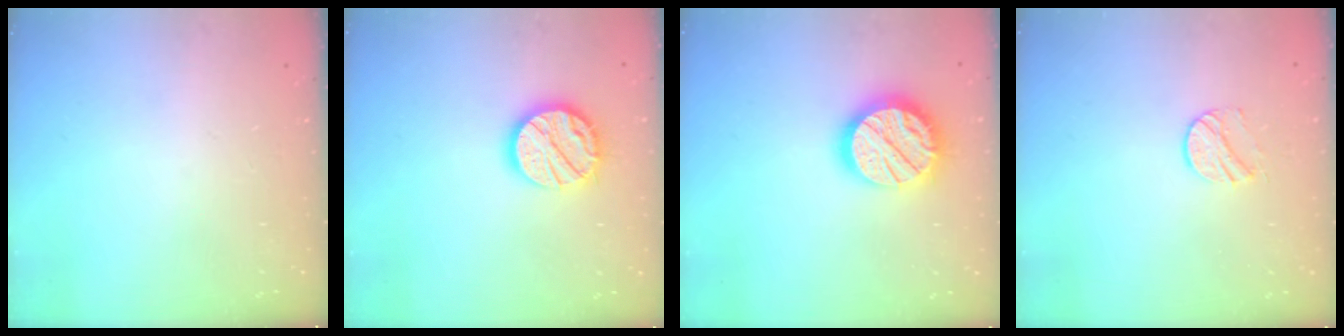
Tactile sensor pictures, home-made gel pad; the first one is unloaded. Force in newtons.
{"total": 14.4, "press": 14.4, "slide": 1.1}
{"total": 18.1, "press": 18.0, "slide": 1.4}
{"total": 9.0, "press": 9.0, "slide": 0.5}